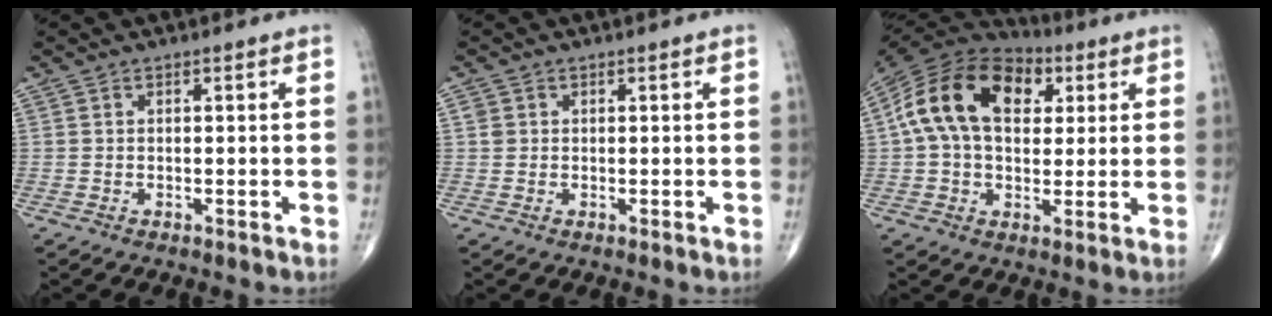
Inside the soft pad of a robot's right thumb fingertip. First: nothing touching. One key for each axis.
{"total": 1.3, "fx": 0.3, "fy": 1.2, "fz": 0.3, "tx": 0.000, "ty": 0.001, "tz": 0.005}
{"total": 20.0, "fx": 5.0, "fy": 12.9, "fz": 14.4, "tx": -0.251, "ty": 0.023, "tz": 0.077}